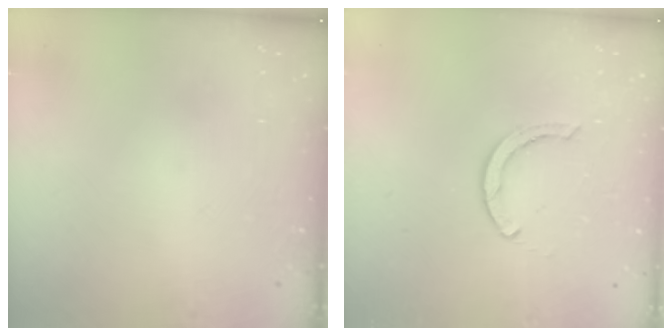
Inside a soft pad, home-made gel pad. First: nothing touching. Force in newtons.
{"total": 2.6, "press": 2.6, "slide": 0.1}